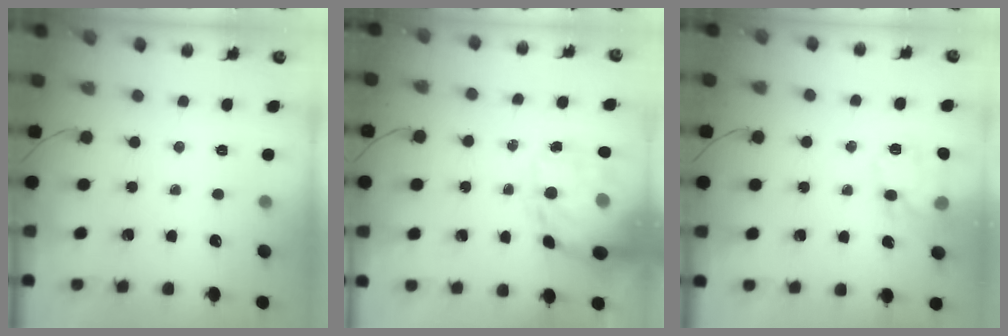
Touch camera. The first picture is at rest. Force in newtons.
{"total": 20.1, "press": 19.6, "slide": 4.7}
{"total": 15.1, "press": 15.1, "slide": 1.2}